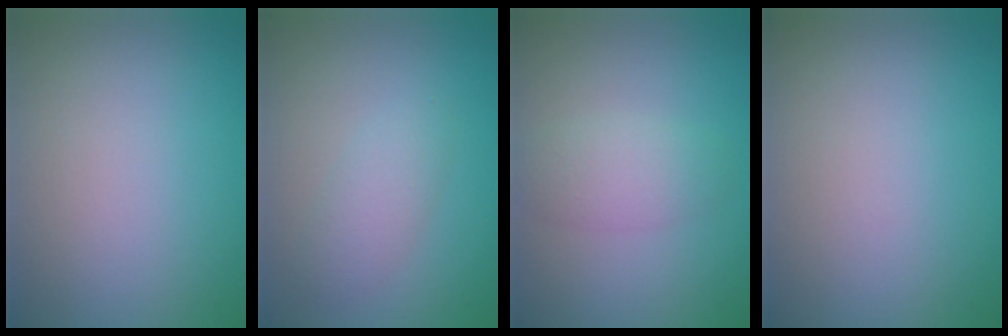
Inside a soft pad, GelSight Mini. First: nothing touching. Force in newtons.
{"total": 2.2, "press": 2.2, "slide": 0.1}
{"total": 2.5, "press": 2.5, "slide": 0.2}
{"total": 0.0}